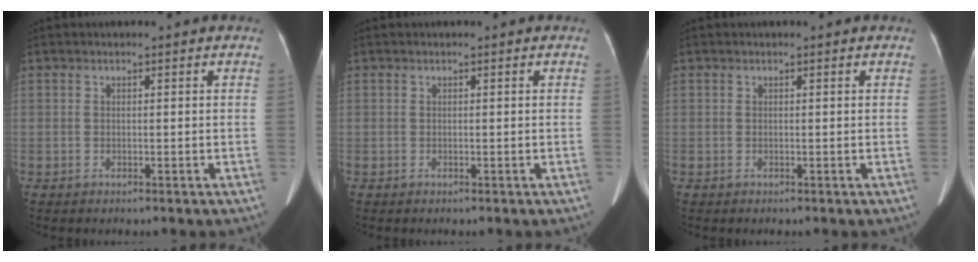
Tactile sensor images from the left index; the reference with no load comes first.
{"total": 0.0}
{"total": 0.0}